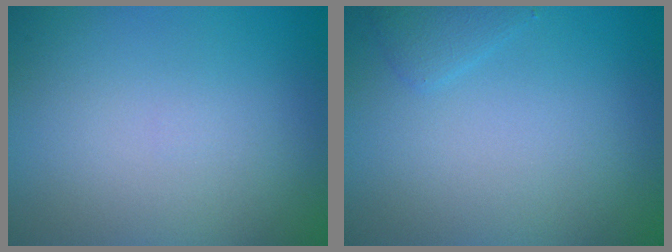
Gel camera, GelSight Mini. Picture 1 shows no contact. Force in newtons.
{"total": 1.1, "press": 1.1, "slide": 0.1}